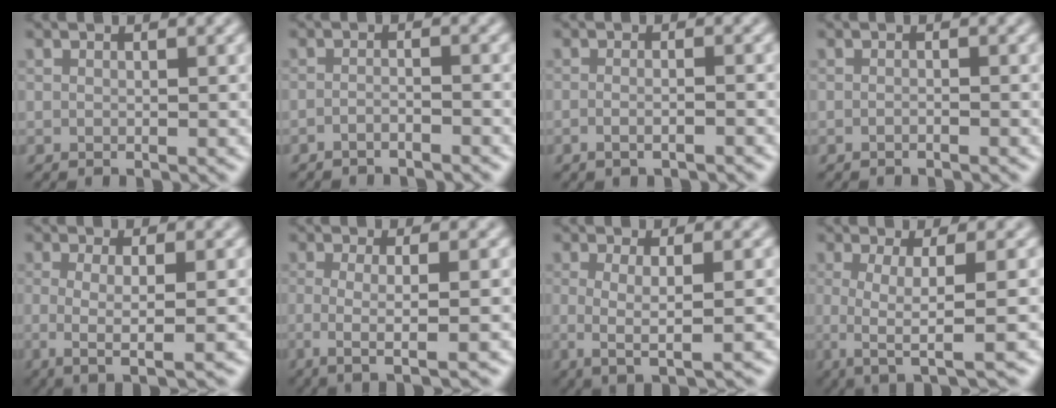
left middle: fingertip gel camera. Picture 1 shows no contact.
{"total": 1.7, "force": [-1.7, 0.0, 0.2], "torque": [-0.005, 0.000, -0.029]}
{"total": 1.8, "force": [-1.2, 0.4, 1.3], "torque": [-0.022, -0.001, -0.026]}
{"total": 0.9, "force": [-0.8, 0.1, 0.3], "torque": [-0.006, -0.003, -0.016]}
{"total": 3.3, "force": [-0.9, 0.6, 3.2], "torque": [-0.060, -0.005, -0.011]}
{"total": 3.7, "force": [-0.9, 0.7, 3.5], "torque": [-0.062, -0.004, -0.014]}
{"total": 3.1, "force": [-0.8, 0.6, 3.0], "torque": [-0.059, -0.005, -0.009]}
{"total": 4.7, "force": [-1.1, 0.9, 4.5], "torque": [-0.076, -0.003, -0.016]}